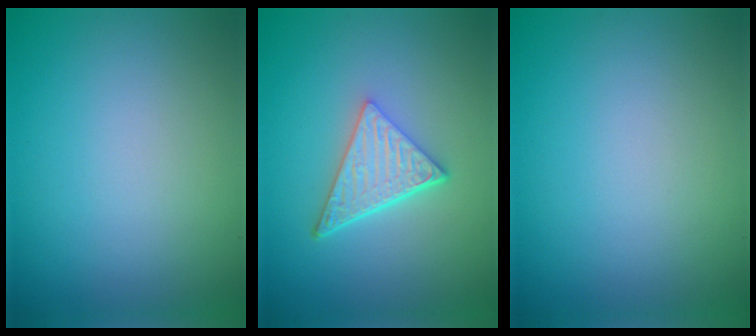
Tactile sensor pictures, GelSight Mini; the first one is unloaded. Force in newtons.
{"total": 4.8, "press": 3.4, "slide": 3.4}
{"total": 0.0}